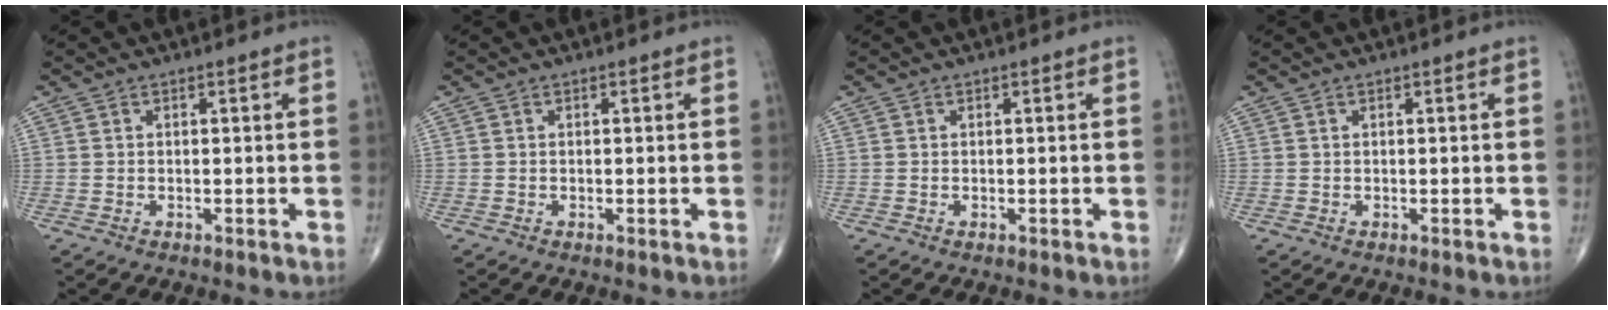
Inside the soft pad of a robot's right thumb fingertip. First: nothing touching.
{"total": 0.0}
{"total": 0.0}
{"total": 0.0}